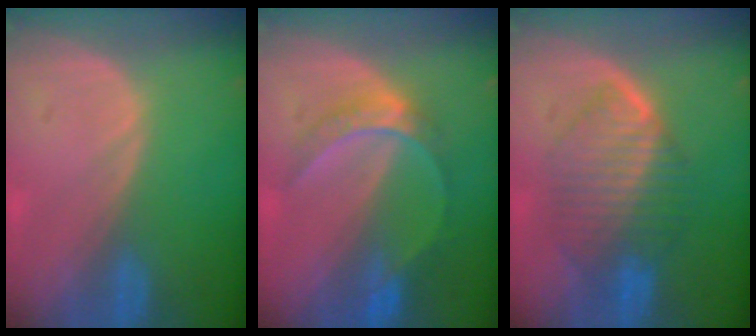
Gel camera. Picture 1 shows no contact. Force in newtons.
{"total": 6.3, "press": 5.4, "slide": 3.2}
{"total": 7.8, "press": 7.8, "slide": 0.3}